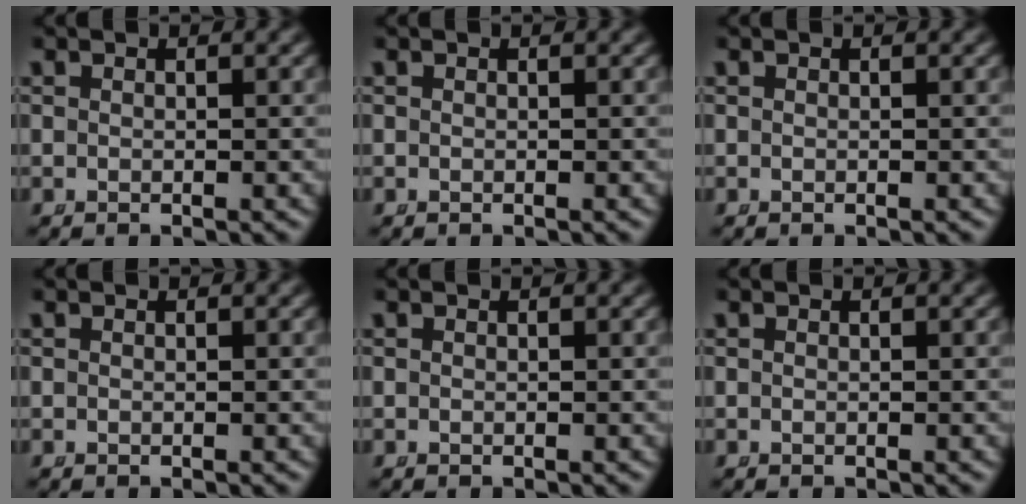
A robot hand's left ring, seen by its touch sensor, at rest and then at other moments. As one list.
[{"total": 0.0}, {"total": 0.0}, {"total": 0.0}, {"total": 0.0}, {"total": 0.0}]